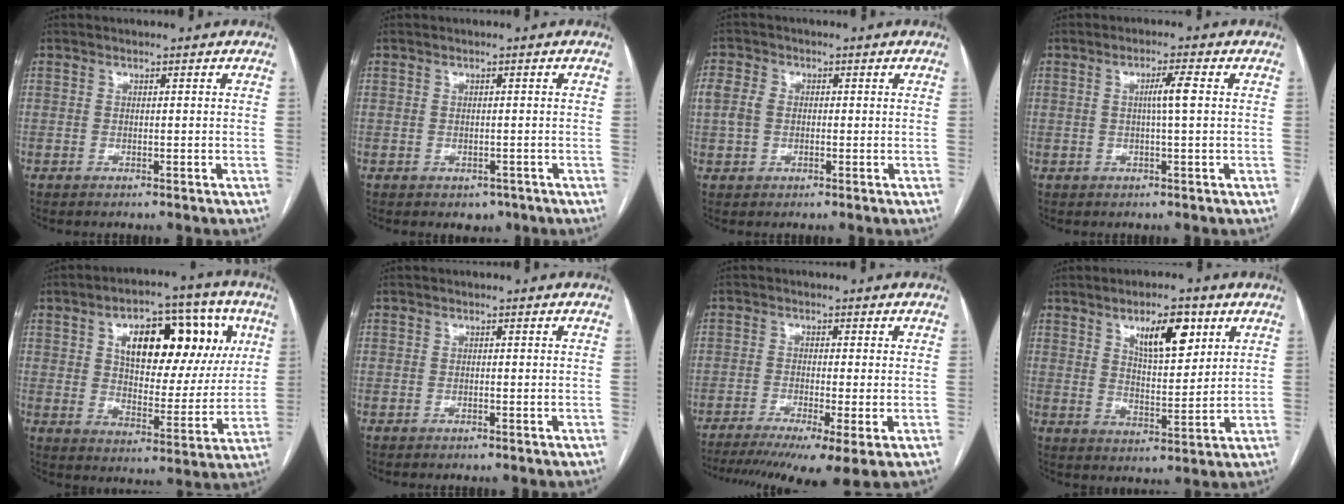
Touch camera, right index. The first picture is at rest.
{"total": 2.2, "force": [-1.1, 1.7, 0.8], "torque": [0.000, 0.002, -0.007]}
{"total": 3.7, "force": [0.1, 2.9, 2.4], "torque": [-0.068, 0.016, 0.002]}
{"total": 3.4, "force": [0.4, -0.3, 3.4], "torque": [-0.060, 0.001, 0.006]}
{"total": 19.6, "force": [6.9, 9.3, 15.8], "torque": [-0.222, 0.037, 0.106]}
{"total": 0.0}
{"total": 12.5, "force": [-8.2, 1.7, 9.2], "torque": [-0.147, -0.018, -0.130]}
{"total": 9.1, "force": [4.9, 3.1, 7.1], "torque": [-0.116, 0.001, 0.085]}